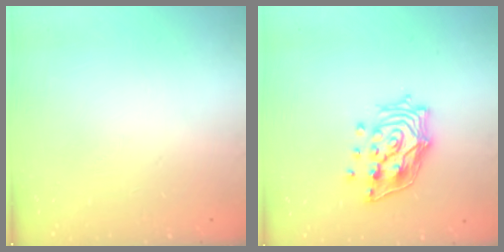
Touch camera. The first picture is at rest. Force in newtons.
{"total": 14.8, "press": 14.6, "slide": 2.2}